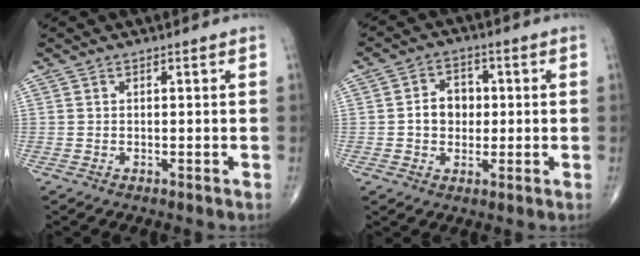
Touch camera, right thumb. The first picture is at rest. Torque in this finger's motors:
{"motor_torque": [0.99, 1.15, 0.52, -0.20, 0.03]}